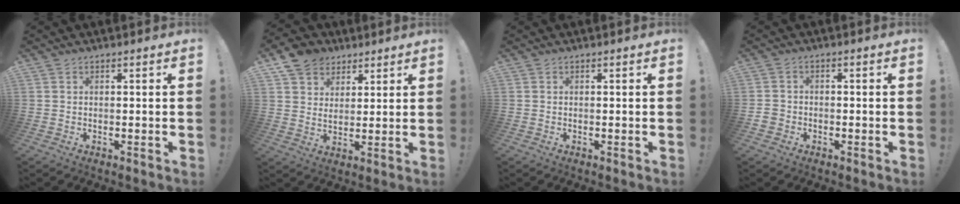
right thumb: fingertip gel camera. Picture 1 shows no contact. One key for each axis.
{"total": 8.4, "fx": 5.6, "fy": 6.1, "fz": 1.7, "tx": -0.038, "ty": -0.030, "tz": 0.112}
{"total": 0.0}
{"total": 2.7, "fx": -1.4, "fy": 2.2, "fz": 0.7, "tx": -0.015, "ty": 0.006, "tz": -0.027}